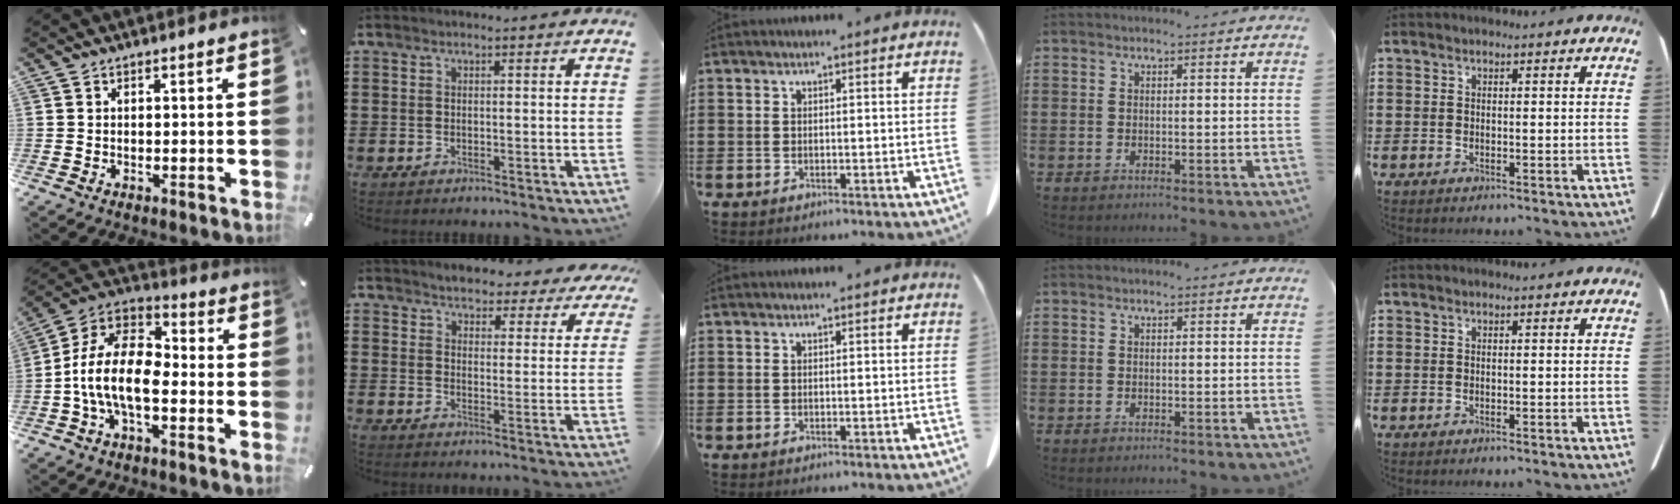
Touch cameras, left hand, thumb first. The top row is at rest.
{"thumb": {"total": 13.6, "force": [-5.0, 7.2, 10.5], "torque": [-0.229, 0.010, -0.097]}, "index": {"total": 3.8, "force": [3.8, 0.5, -0.1], "torque": [-0.021, -0.018, 0.065]}}